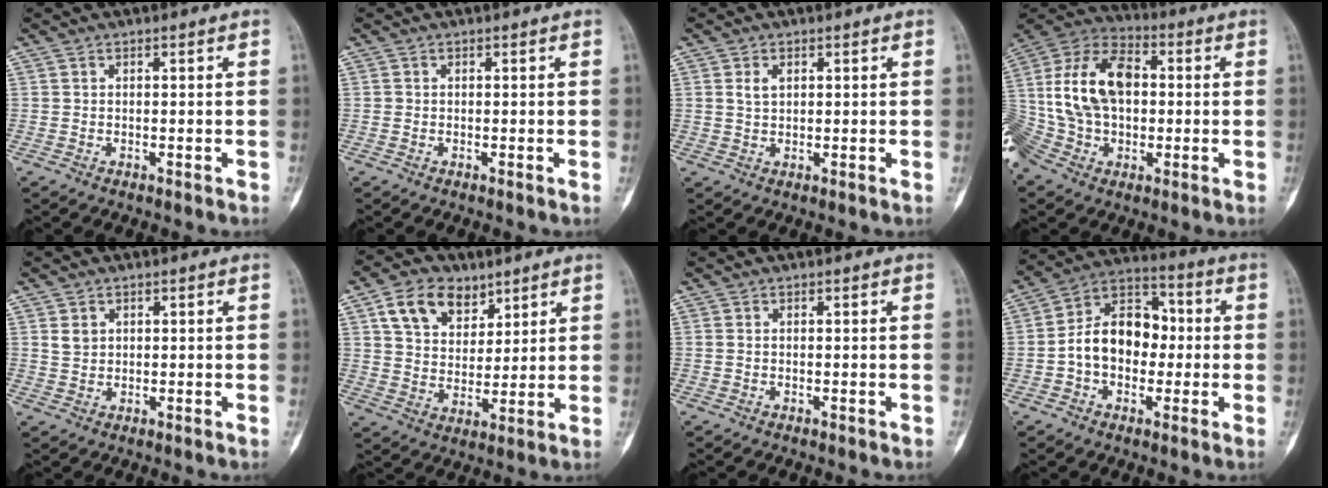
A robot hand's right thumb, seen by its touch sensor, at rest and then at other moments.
{"total": 0.0}
{"total": 2.2, "force": [0.8, 1.4, 1.6], "torque": [-0.027, -0.001, 0.017]}
{"total": 22.0, "force": [0.6, 15.1, 16.0], "torque": [-0.334, 0.034, 0.014]}
{"total": 2.3, "force": [1.0, 1.8, 0.9], "torque": [-0.007, -0.008, 0.021]}
{"total": 11.3, "force": [6.2, 7.6, 5.6], "torque": [-0.073, -0.021, 0.114]}
{"total": 0.0}
{"total": 13.1, "force": [-0.8, 9.3, 9.1], "torque": [-0.123, 0.042, -0.024]}